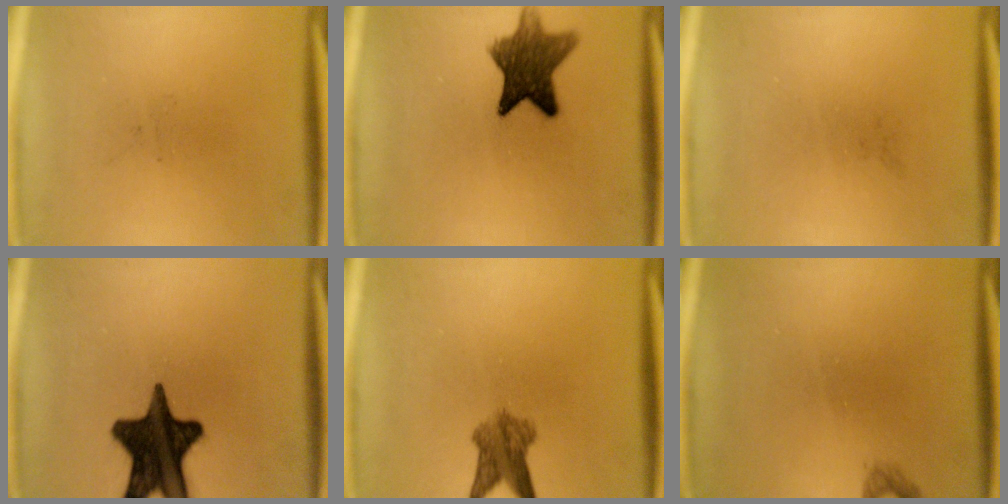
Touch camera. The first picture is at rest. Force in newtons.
{"total": 9.9}
{"total": 0.0}
{"total": 17.1}
{"total": 4.8}
{"total": 0.8}